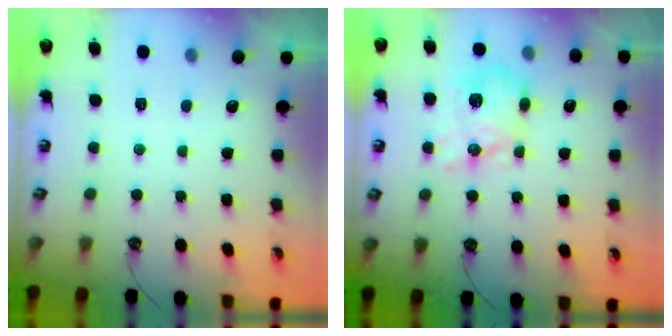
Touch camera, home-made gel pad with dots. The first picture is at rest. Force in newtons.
{"total": 12.8, "press": 12.8, "slide": 0.2}